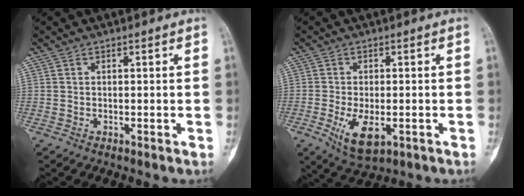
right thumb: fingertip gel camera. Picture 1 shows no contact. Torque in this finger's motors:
{"motor_torque": [-0.29, 0.54, 0.40, 0.27, 0.03]}